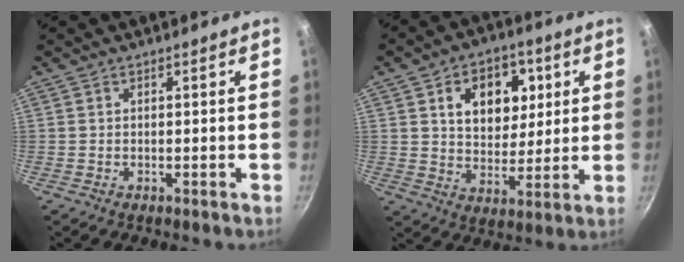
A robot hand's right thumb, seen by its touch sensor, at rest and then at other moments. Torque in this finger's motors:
{"motor_torque": [1.53, 1.89, 1.15, 0.85, 0.09]}